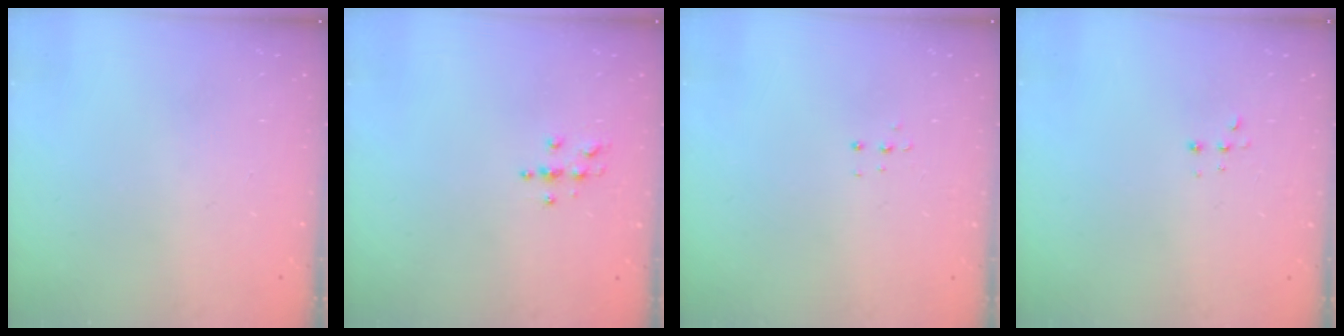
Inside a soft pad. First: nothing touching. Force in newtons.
{"total": 3.9, "press": 3.8, "slide": 0.4}
{"total": 3.4, "press": 3.3, "slide": 0.8}
{"total": 2.2, "press": 2.2, "slide": 0.5}